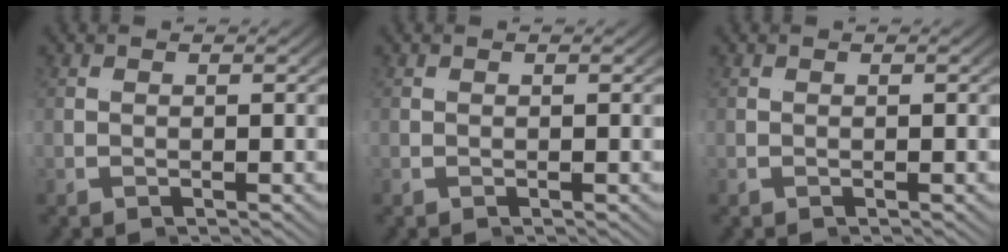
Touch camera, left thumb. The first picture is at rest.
{"total": 0.0}
{"total": 0.0}